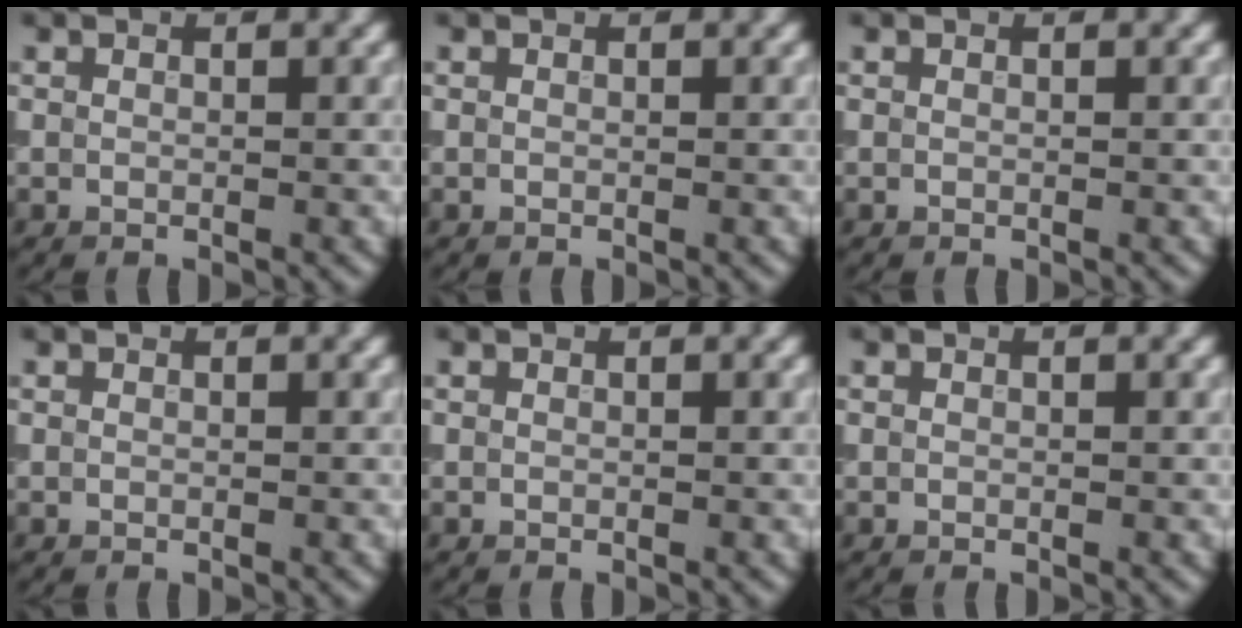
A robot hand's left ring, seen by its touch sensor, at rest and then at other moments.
{"total": 0.0}
{"total": 0.0}
{"total": 0.0}
{"total": 0.0}
{"total": 0.0}